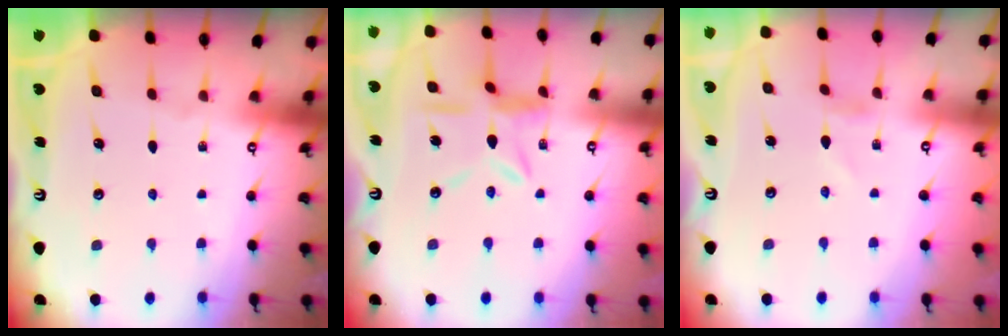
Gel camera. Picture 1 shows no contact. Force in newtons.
{"total": 10.1, "press": 10.0, "slide": 1.0}
{"total": 1.3, "press": 1.3, "slide": 0.1}